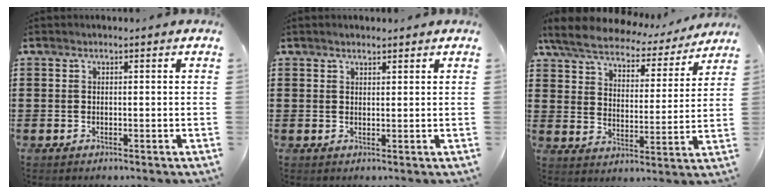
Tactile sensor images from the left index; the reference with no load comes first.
{"total": 1.2, "force": [1.1, 0.3, 0.3], "torque": [-0.007, 0.002, 0.021]}
{"total": 6.2, "force": [5.7, 1.4, 1.9], "torque": [-0.065, -0.033, 0.097]}